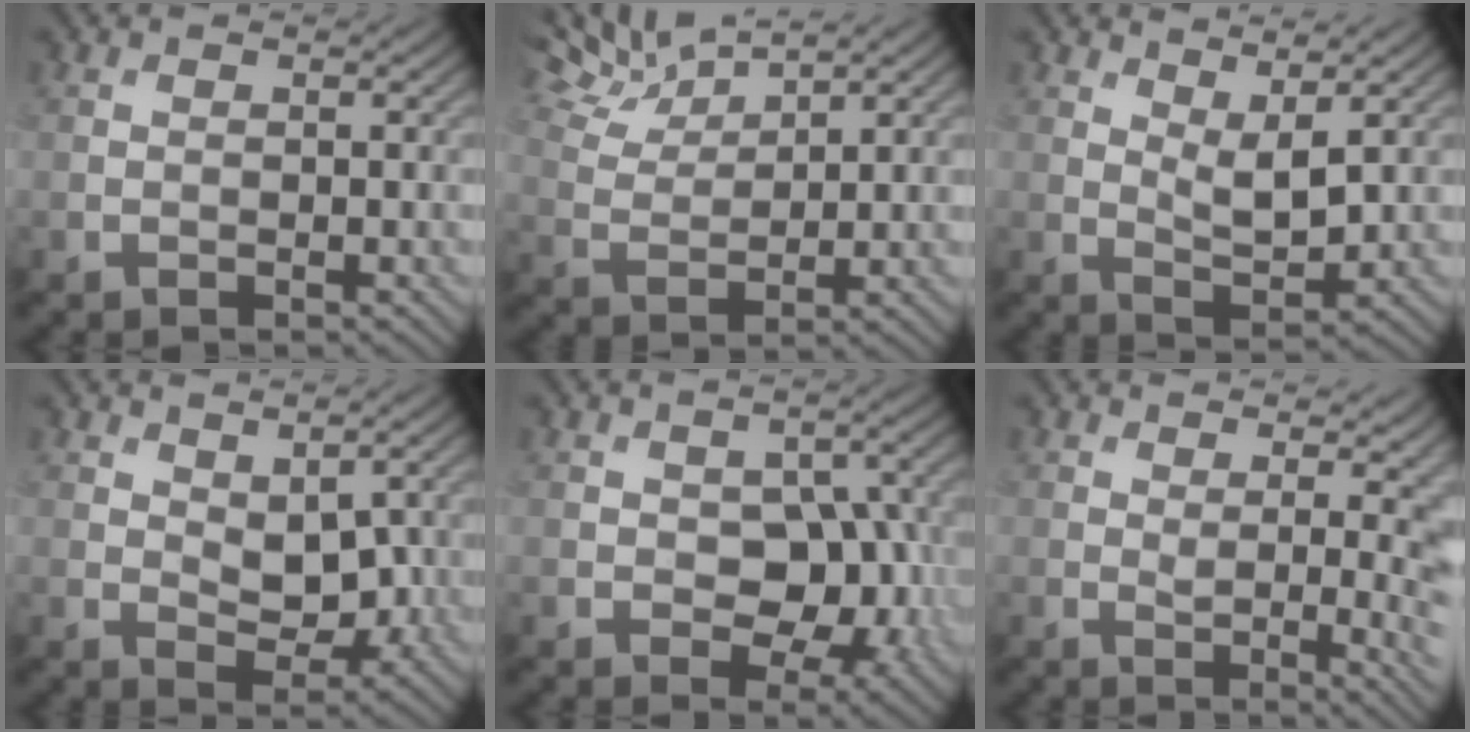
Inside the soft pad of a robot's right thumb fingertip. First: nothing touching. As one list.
[{"total": 5.8, "force": [5.1, 0.9, 2.6], "torque": [-0.066, 0.008, 0.103]}, {"total": 3.8, "force": [2.2, 1.3, 2.9], "torque": [-0.063, -0.010, 0.042]}, {"total": 4.9, "force": [1.0, 2.9, 3.8], "torque": [-0.061, -0.008, 0.022]}, {"total": 7.3, "force": [-1.0, 5.0, 5.3], "torque": [-0.067, -0.009, -0.016]}, {"total": 7.5, "force": [2.0, 2.9, 6.6], "torque": [-0.081, -0.005, 0.034]}]